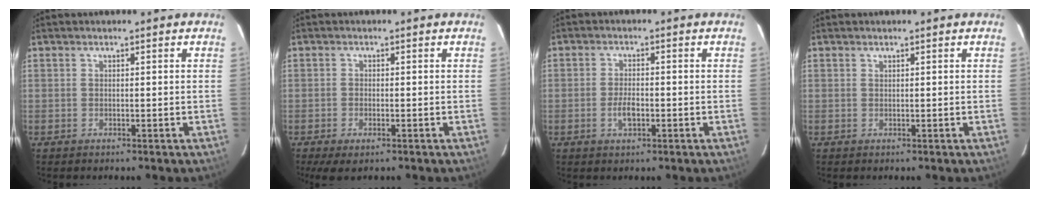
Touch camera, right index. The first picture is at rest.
{"total": 3.5, "force": [-2.1, 1.5, 2.4], "torque": [-0.054, -0.012, -0.036]}
{"total": 3.3, "force": [-1.1, 1.6, 2.6], "torque": [-0.052, 0.001, -0.019]}
{"total": 0.0}